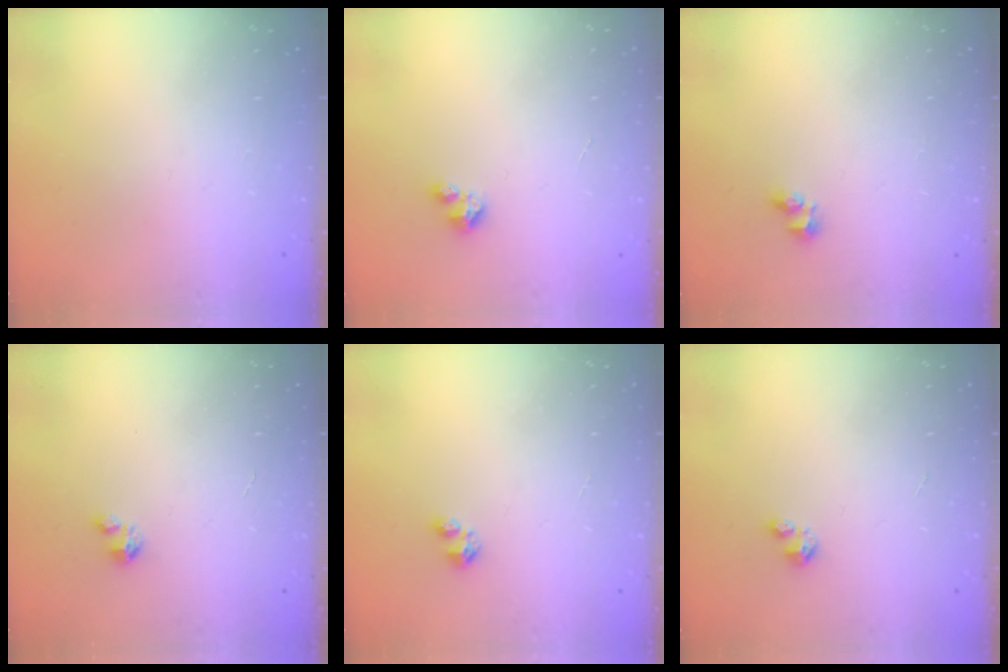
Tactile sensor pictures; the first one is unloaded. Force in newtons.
{"total": 2.7, "press": 2.7, "slide": 0.3}
{"total": 2.7, "press": 2.5, "slide": 1.0}
{"total": 2.0, "press": 2.0, "slide": 0.1}
{"total": 2.7, "press": 2.7, "slide": 0.4}
{"total": 2.1, "press": 2.0, "slide": 0.5}